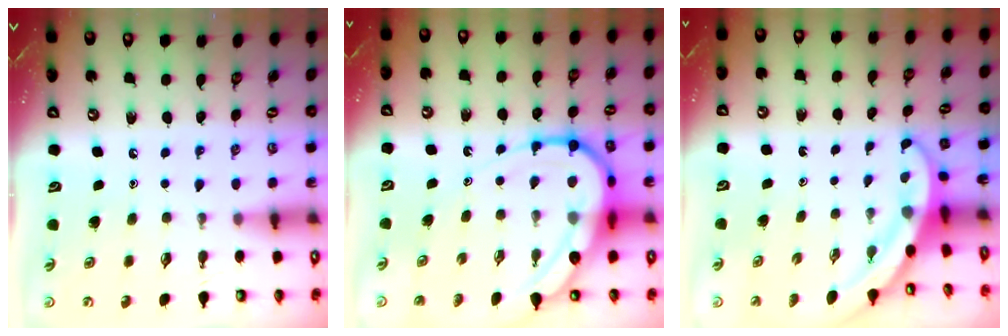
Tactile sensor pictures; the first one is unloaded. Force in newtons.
{"total": 15.7, "press": 15.6, "slide": 1.5}
{"total": 3.4, "press": 3.4, "slide": 0.1}